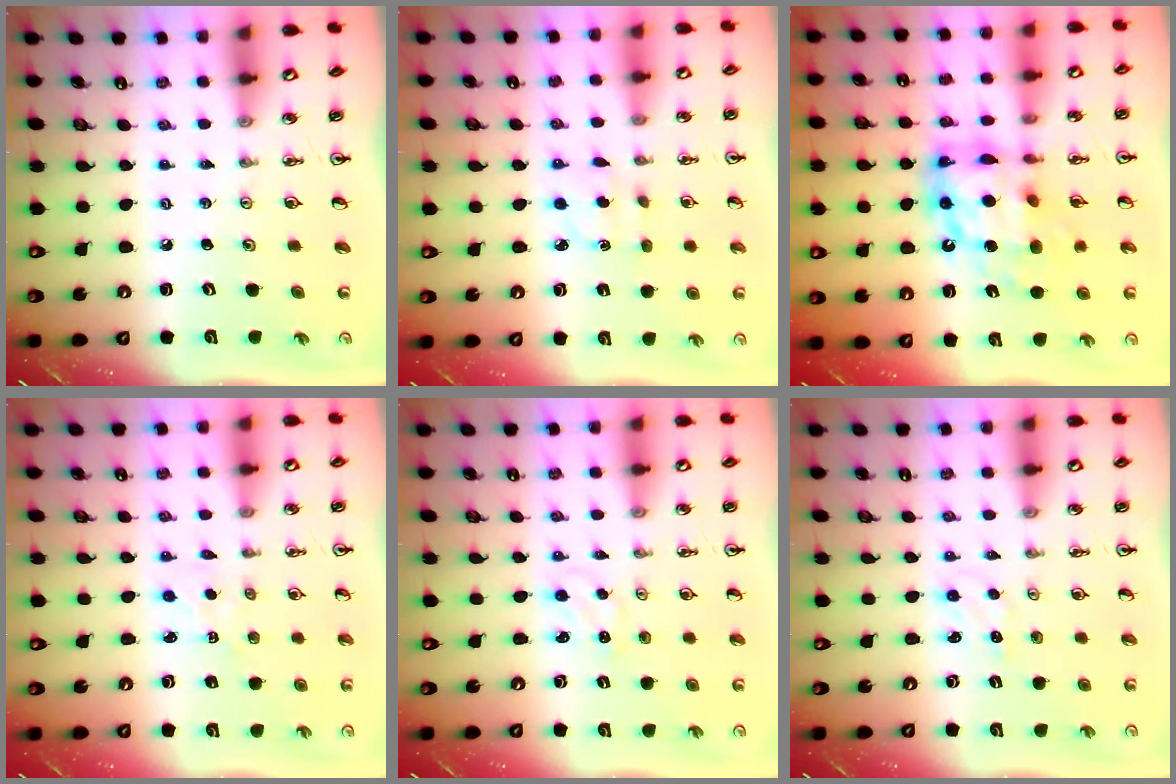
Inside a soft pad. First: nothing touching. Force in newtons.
{"total": 2.3, "press": 2.1, "slide": 0.8}
{"total": 14.7, "press": 14.7, "slide": 1.3}
{"total": 1.3, "press": 1.3, "slide": 0.2}
{"total": 1.1, "press": 1.1, "slide": 0.2}
{"total": 2.3, "press": 2.3, "slide": 0.2}